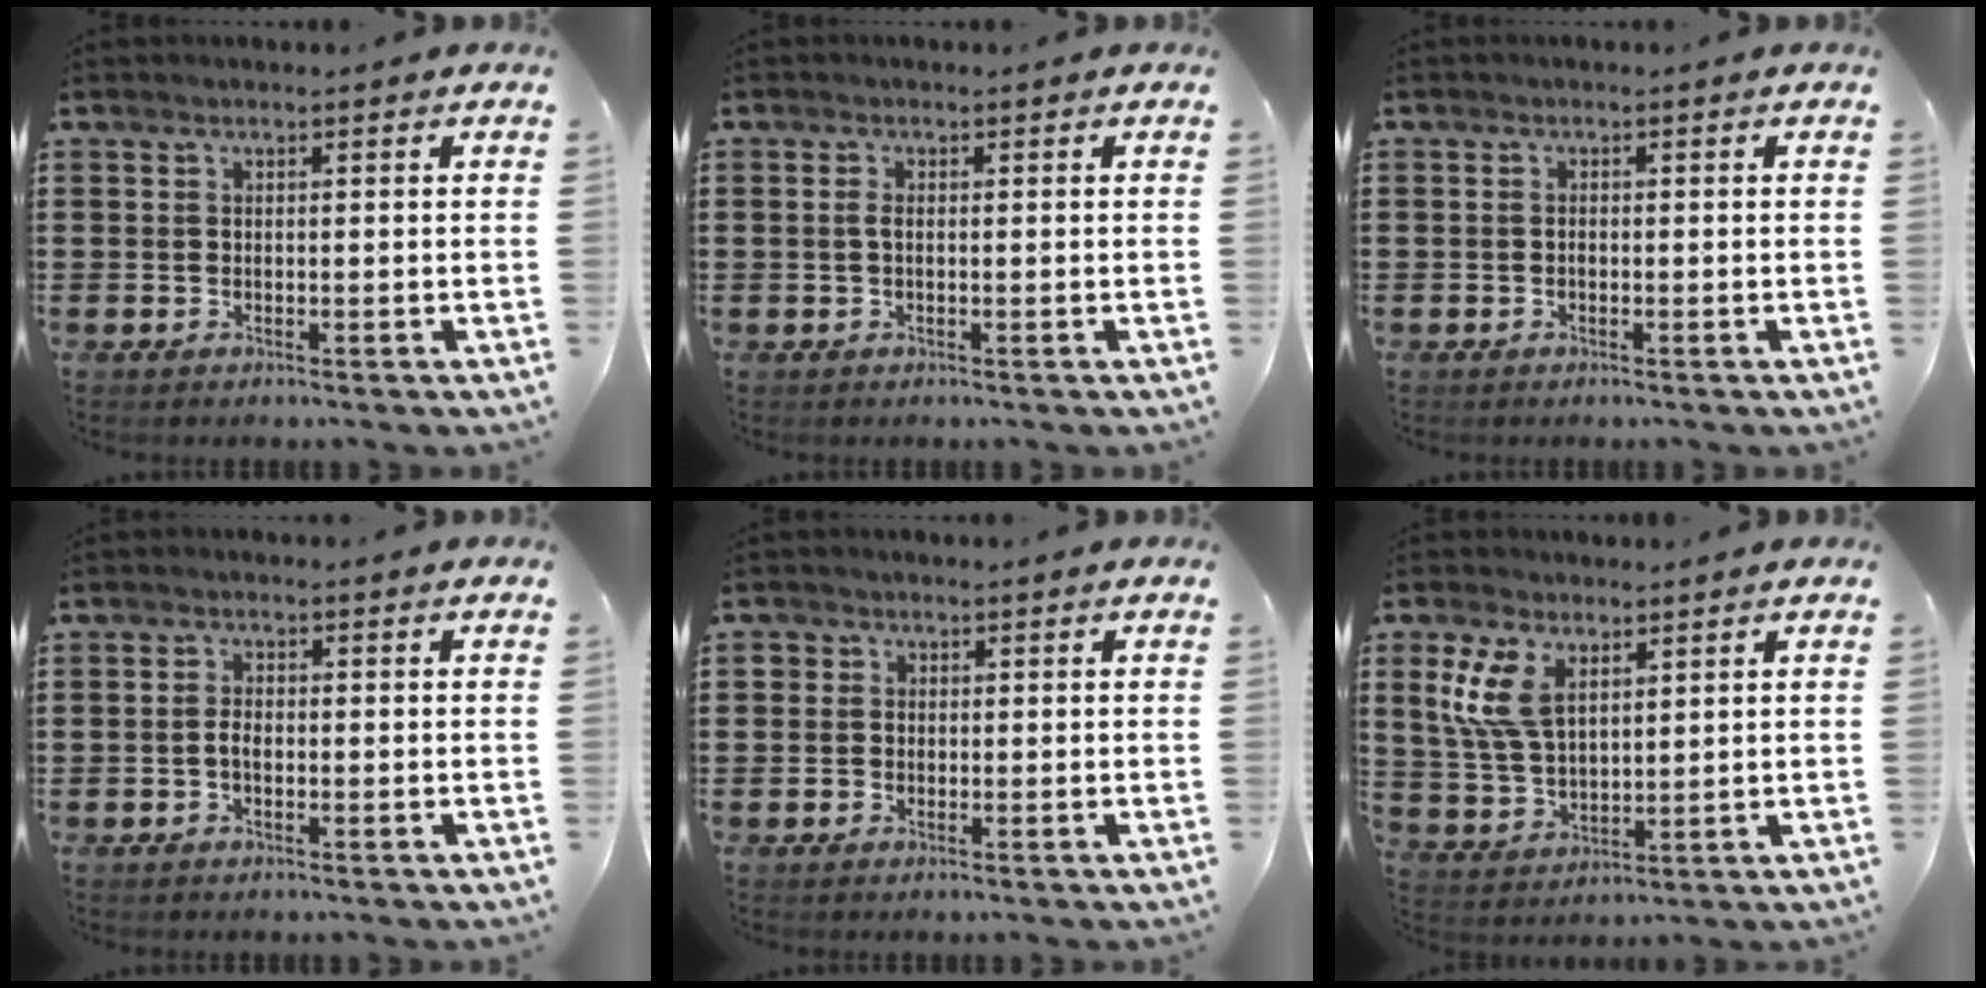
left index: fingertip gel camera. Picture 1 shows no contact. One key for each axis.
{"total": 1.3, "fx": -0.1, "fy": 0.5, "fz": 1.2, "tx": -0.032, "ty": -0.002, "tz": -0.004}
{"total": 0.6, "fx": -0.3, "fy": 0.4, "fz": 0.3, "tx": -0.008, "ty": 0.000, "tz": -0.005}
{"total": 1.8, "fx": -0.4, "fy": 0.9, "fz": 1.5, "tx": -0.039, "ty": 0.000, "tz": -0.011}
{"total": 1.4, "fx": 0.0, "fy": 1.4, "fz": 0.3, "tx": -0.010, "ty": 0.006, "tz": -0.001}
{"total": 8.1, "fx": 3.7, "fy": 4.3, "fz": 5.8, "tx": -0.146, "ty": 0.003, "tz": 0.064}